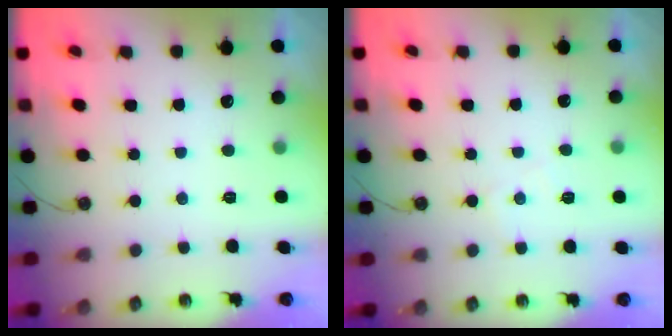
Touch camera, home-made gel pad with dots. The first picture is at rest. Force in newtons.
{"total": 4.4, "press": 4.3, "slide": 0.8}